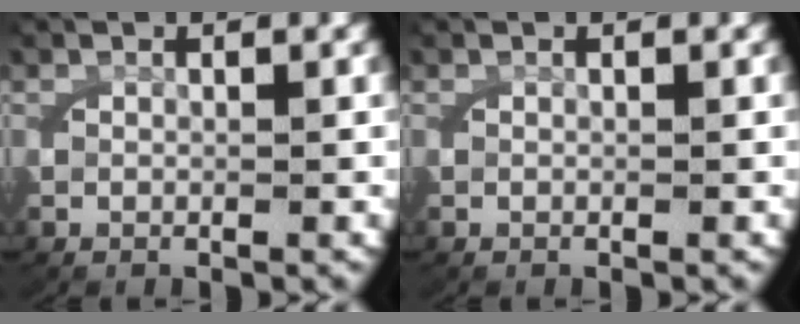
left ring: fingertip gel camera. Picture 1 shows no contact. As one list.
[{"total": 0.0}]